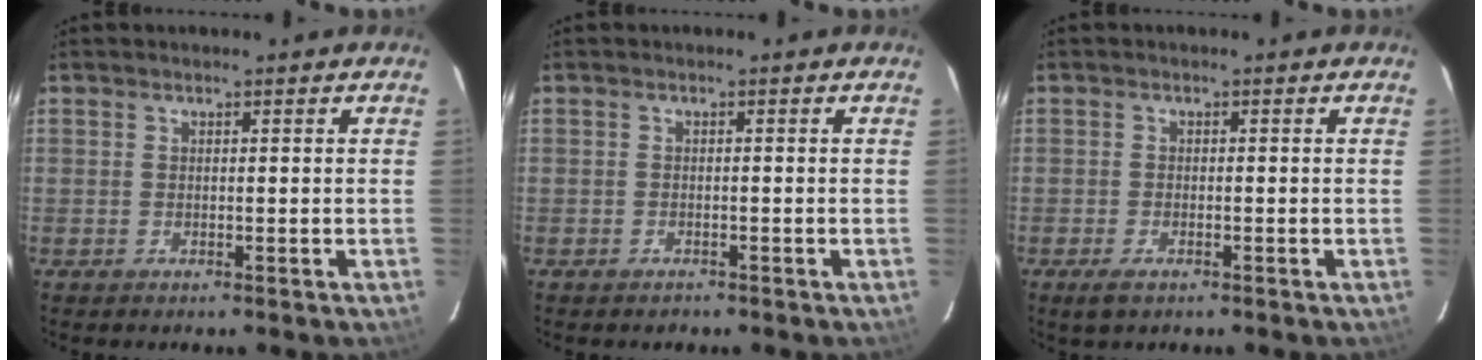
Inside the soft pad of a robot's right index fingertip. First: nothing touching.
{"total": 1.1, "force": [-0.9, 0.7, 0.1], "torque": [-0.004, 0.003, -0.014]}
{"total": 2.7, "force": [-1.7, 1.1, 1.7], "torque": [-0.039, -0.007, -0.032]}